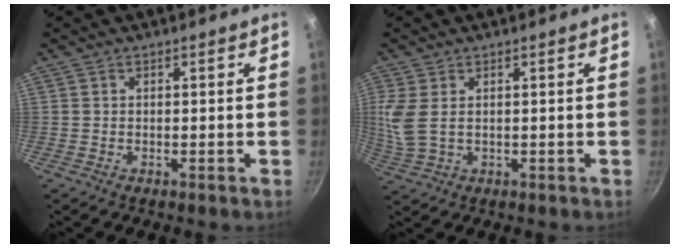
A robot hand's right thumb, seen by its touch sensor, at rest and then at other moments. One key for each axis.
{"total": 6.0, "fx": 1.2, "fy": 3.3, "fz": 4.9, "tx": -0.110, "ty": -0.001, "tz": 0.031}